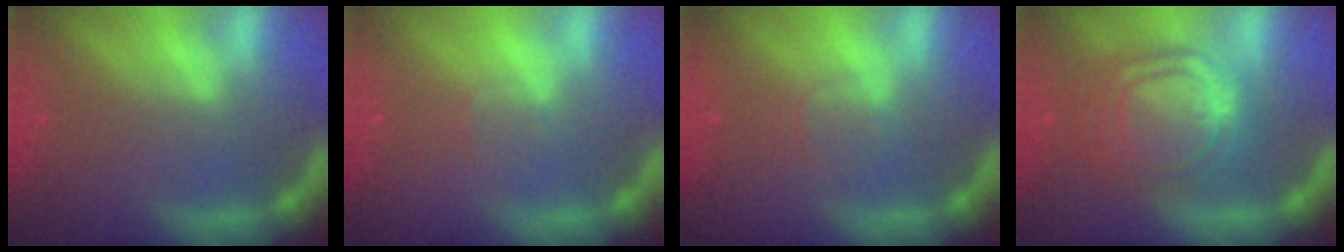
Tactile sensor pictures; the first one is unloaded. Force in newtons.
{"total": 1.0}
{"total": 1.4}
{"total": 10.0}